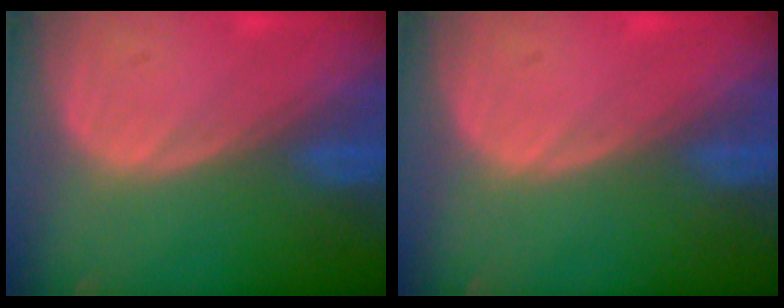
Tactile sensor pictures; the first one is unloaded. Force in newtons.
{"total": 0.0}